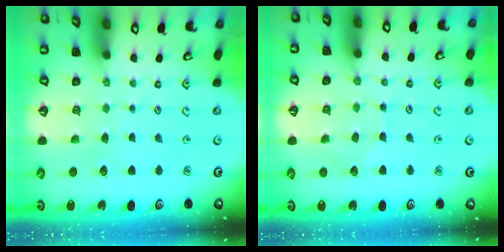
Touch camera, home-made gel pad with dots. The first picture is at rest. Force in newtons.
{"total": 4.5, "press": 4.5, "slide": 0.5}